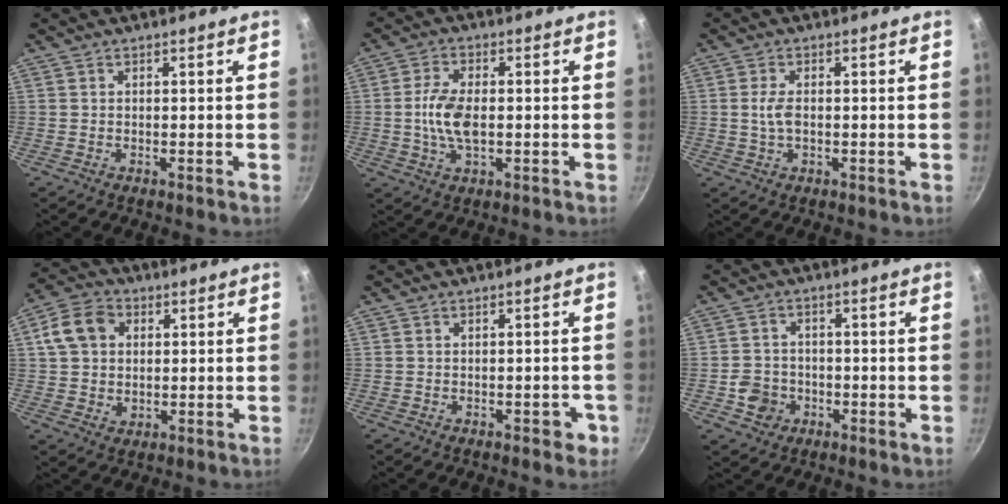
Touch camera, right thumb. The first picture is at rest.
{"total": 7.8, "force": [-0.4, 3.9, 6.7], "torque": [-0.131, 0.007, -0.011]}
{"total": 3.3, "force": [-0.1, 1.7, 2.8], "torque": [-0.054, 0.004, -0.003]}
{"total": 9.7, "force": [2.4, 7.6, 5.6], "torque": [-0.089, 0.004, 0.034]}
{"total": 2.6, "force": [-1.0, 1.5, 1.9], "torque": [-0.001, 0.016, -0.009]}
{"total": 5.5, "force": [-1.7, 4.8, 1.8], "torque": [-0.016, 0.022, -0.029]}